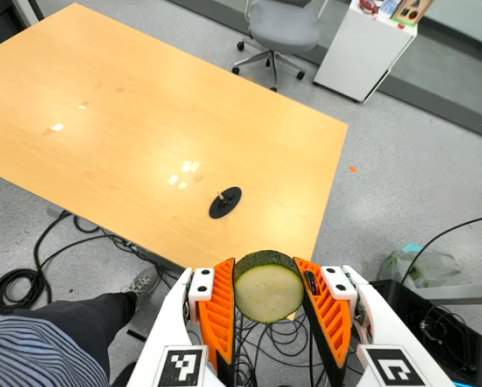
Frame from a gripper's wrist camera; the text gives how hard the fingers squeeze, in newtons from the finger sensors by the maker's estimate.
{"total": 12.6, "left": 11.6, "right": 13.5}